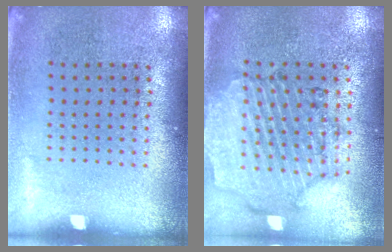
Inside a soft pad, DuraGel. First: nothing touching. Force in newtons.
{"total": 1.5, "press": 1.5, "slide": 0.3}